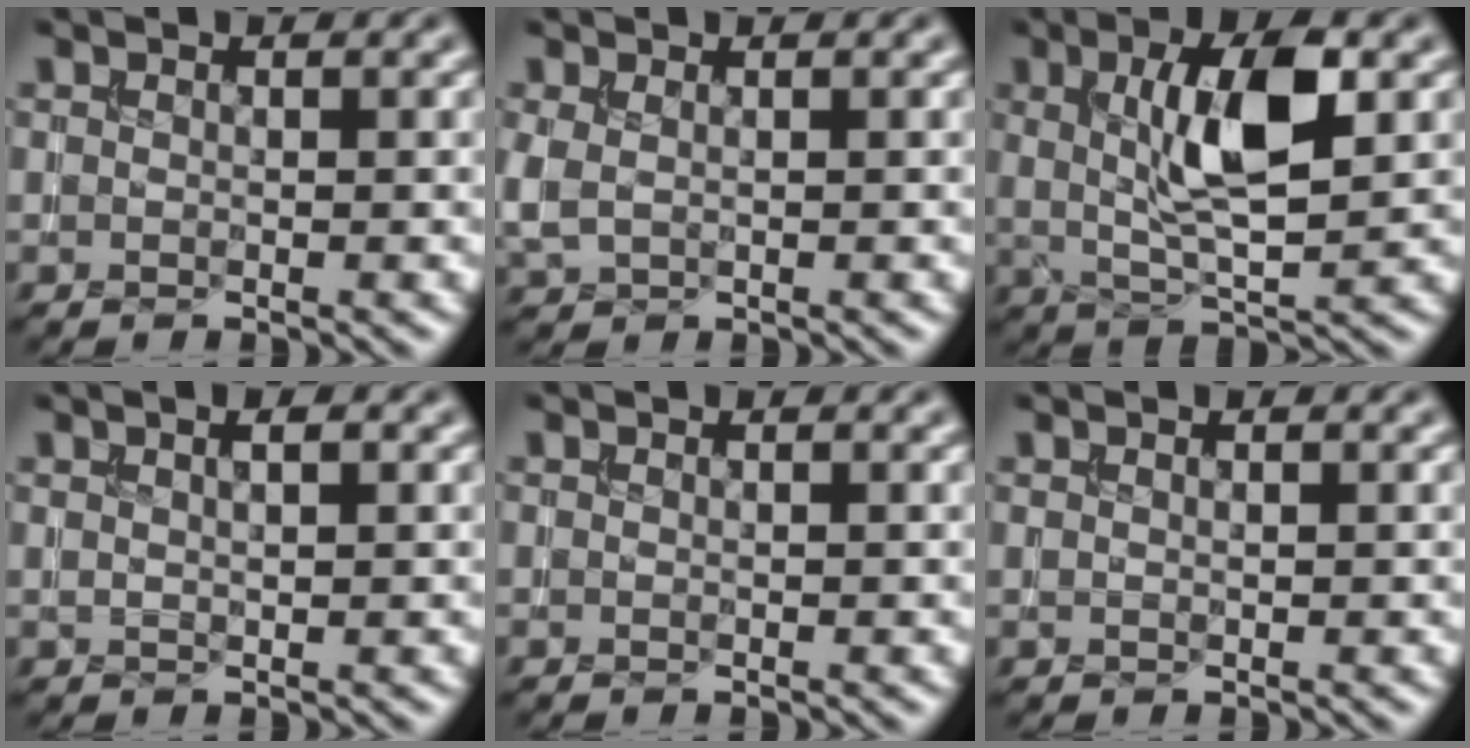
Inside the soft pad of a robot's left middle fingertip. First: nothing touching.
{"total": 1.9, "force": [0.2, 1.3, 1.4], "torque": [-0.041, -0.001, 0.006]}
{"total": 7.1, "force": [1.6, 2.1, 6.5], "torque": [-0.115, 0.005, 0.025]}
{"total": 1.1, "force": [0.5, 0.4, 0.9], "torque": [-0.015, -0.001, 0.012]}
{"total": 0.0}
{"total": 0.0}